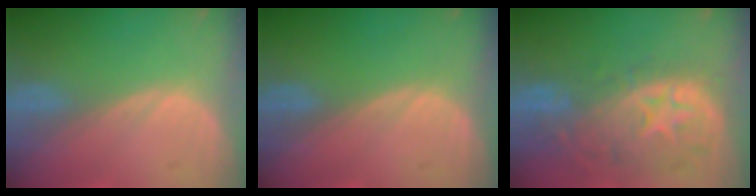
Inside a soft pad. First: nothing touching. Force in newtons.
{"total": 0.0}
{"total": 11.0, "press": 9.7, "slide": 5.1}